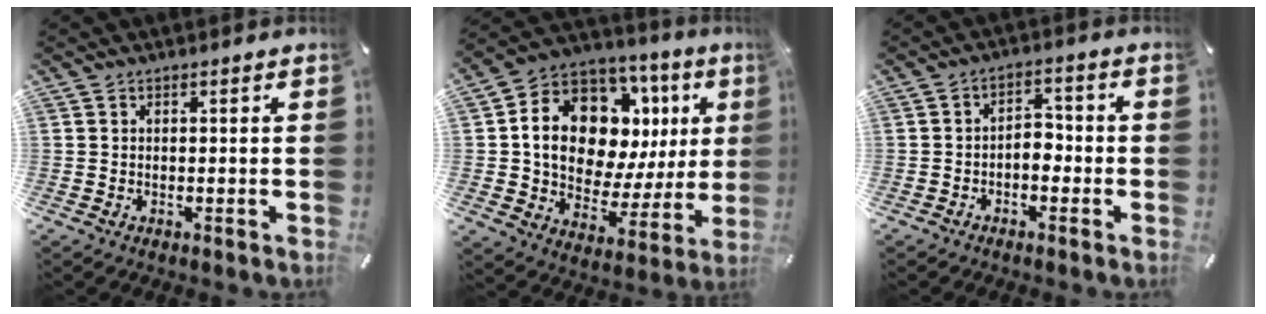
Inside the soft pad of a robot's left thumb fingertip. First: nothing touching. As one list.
[{"total": 17.0, "force": [5.9, 11.5, 11.1], "torque": [-0.176, -0.045, 0.104]}, {"total": 4.1, "force": [-1.9, 2.6, 2.6], "torque": [-0.047, 0.017, -0.038]}]